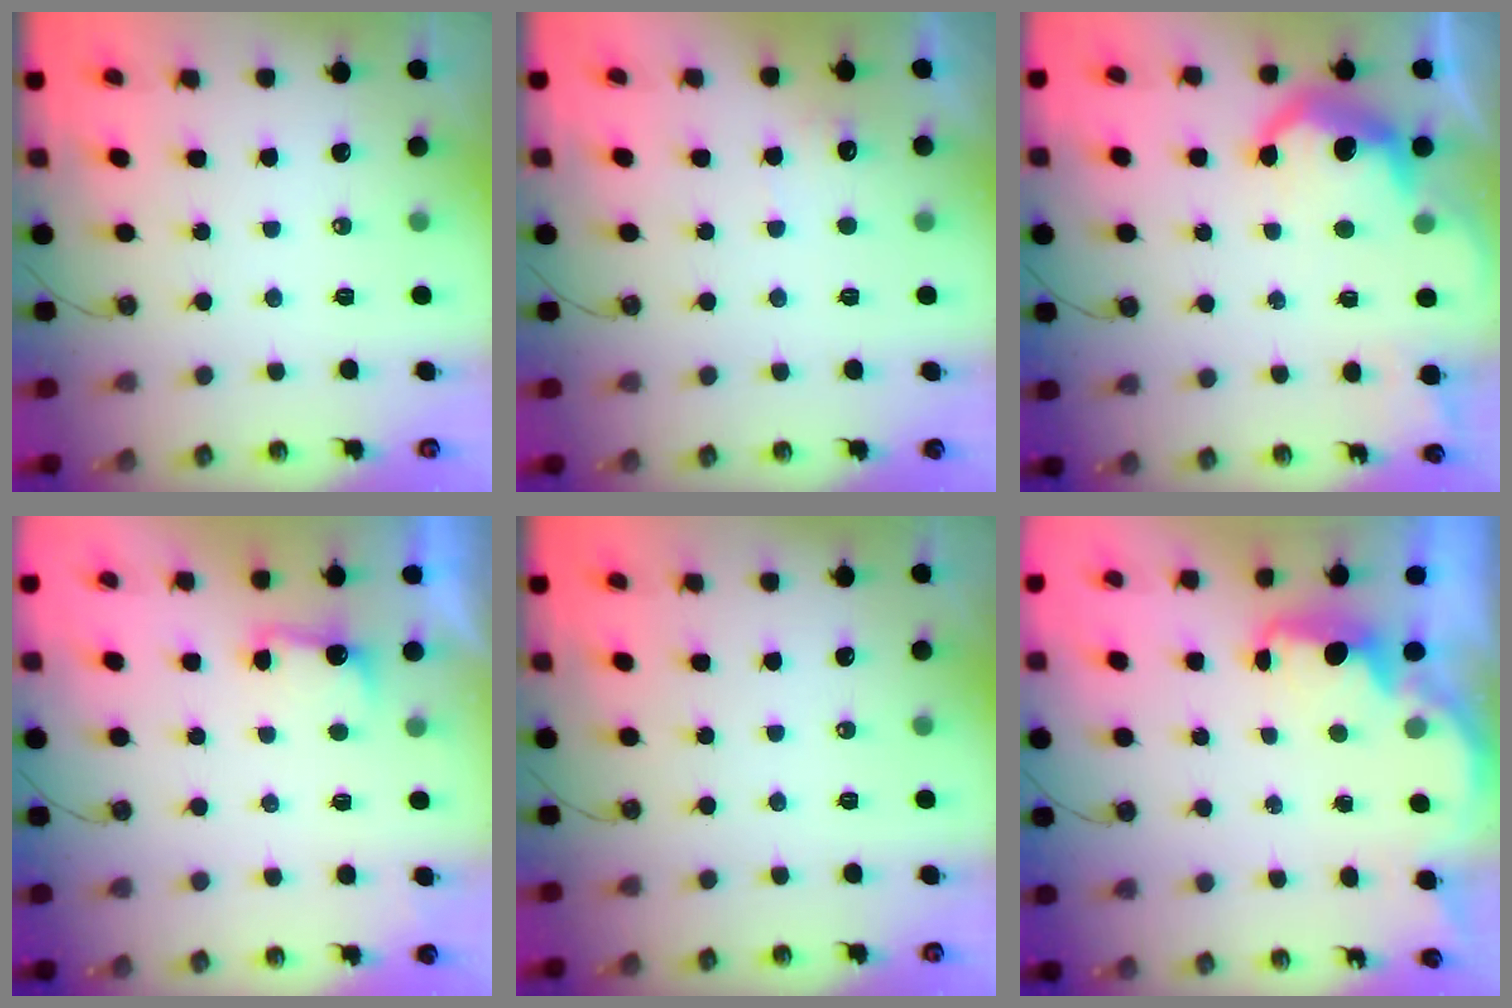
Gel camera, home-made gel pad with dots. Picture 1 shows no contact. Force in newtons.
{"total": 7.0, "press": 6.9, "slide": 1.2}
{"total": 11.5, "press": 11.4, "slide": 1.1}
{"total": 4.6, "press": 4.5, "slide": 1.0}
{"total": 0.0}
{"total": 2.5, "press": 2.4, "slide": 0.8}